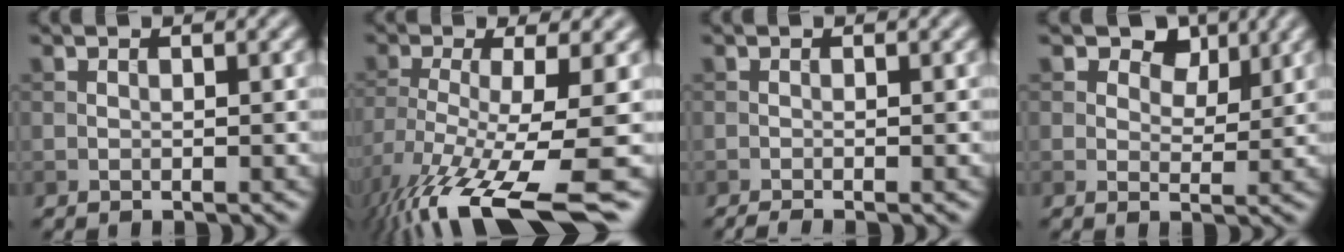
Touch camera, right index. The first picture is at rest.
{"total": 13.0, "force": [-7.1, 3.2, 10.4], "torque": [-0.205, -0.025, -0.112]}
{"total": 1.1, "force": [-0.9, 0.1, 0.7], "torque": [-0.008, -0.002, -0.018]}
{"total": 3.8, "force": [2.2, 2.4, 2.0], "torque": [-0.025, -0.010, 0.030]}